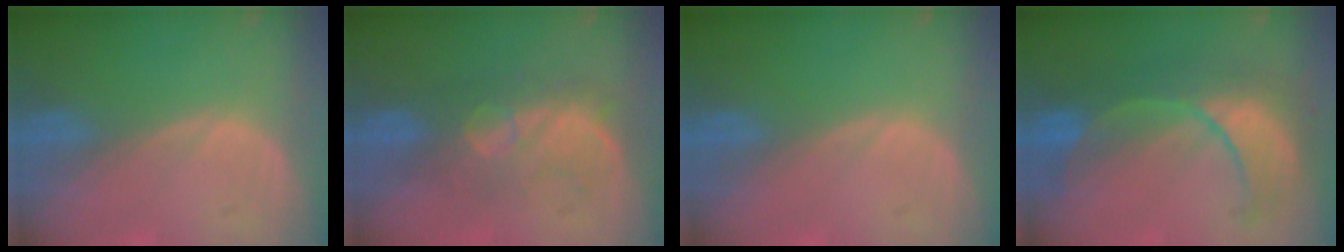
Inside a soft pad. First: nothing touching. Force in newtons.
{"total": 7.7, "press": 7.5, "slide": 1.7}
{"total": 0.0}
{"total": 9.1, "press": 9.1, "slide": 0.6}